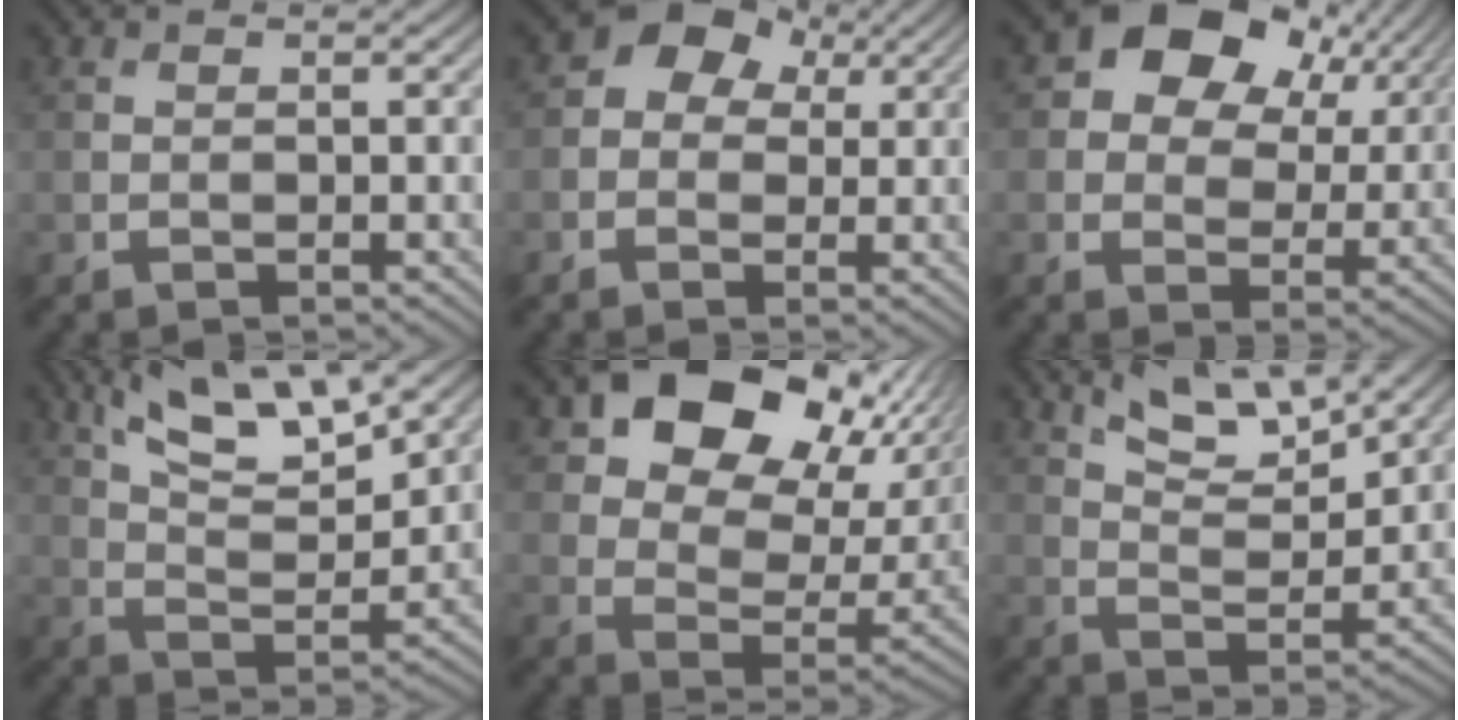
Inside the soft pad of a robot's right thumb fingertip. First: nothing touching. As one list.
[{"total": 5.7, "force": [1.5, 4.5, 3.1], "torque": [-0.051, 0.003, 0.011]}, {"total": 12.3, "force": [5.5, 8.3, 7.2], "torque": [-0.124, 0.012, 0.090]}, {"total": 12.4, "force": [7.8, 3.8, 8.8], "torque": [-0.169, 0.005, 0.130]}, {"total": 18.0, "force": [9.1, 10.8, 11.2], "torque": [-0.180, 0.008, 0.139]}, {"total": 8.3, "force": [6.2, 2.2, 5.1], "torque": [-0.103, -0.005, 0.113]}]